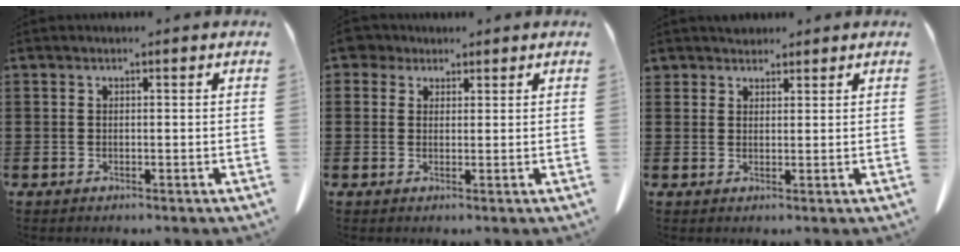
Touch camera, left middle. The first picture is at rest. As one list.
[{"total": 2.9, "force": [2.0, 1.9, 0.9], "torque": [-0.021, 0.009, 0.037]}, {"total": 2.3, "force": [2.1, 1.0, 0.0], "torque": [-0.005, 0.004, 0.042]}]